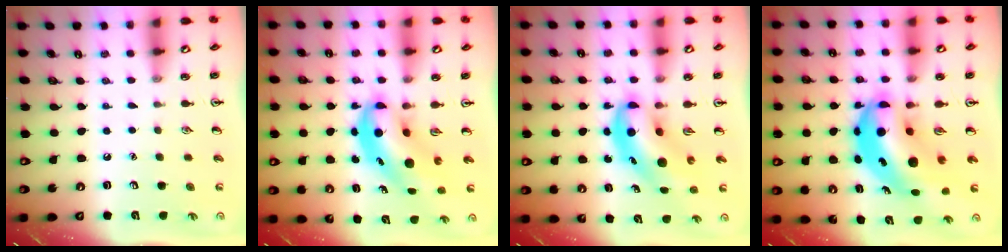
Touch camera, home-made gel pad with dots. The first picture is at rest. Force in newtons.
{"total": 7.6, "press": 7.3, "slide": 2.0}
{"total": 8.5, "press": 8.2, "slide": 2.4}
{"total": 12.5, "press": 12.0, "slide": 3.3}